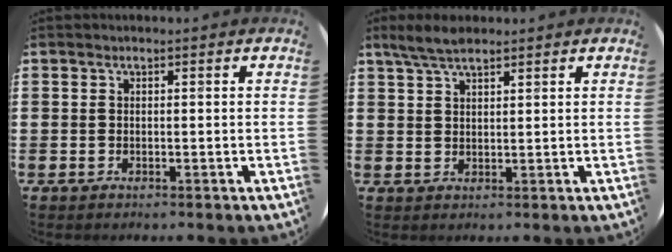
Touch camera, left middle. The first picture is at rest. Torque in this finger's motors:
{"motor_torque": [0.60, -0.50, 0.10, 0.03]}